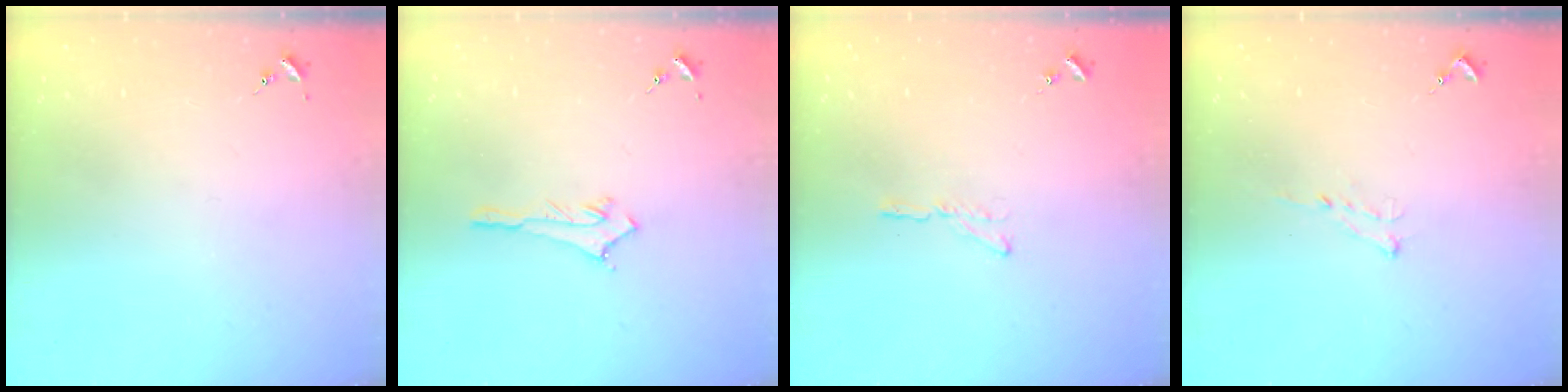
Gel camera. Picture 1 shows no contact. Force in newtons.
{"total": 2.8, "press": 2.8, "slide": 0.4}
{"total": 4.1, "press": 4.1, "slide": 0.4}
{"total": 7.0, "press": 6.9, "slide": 0.8}